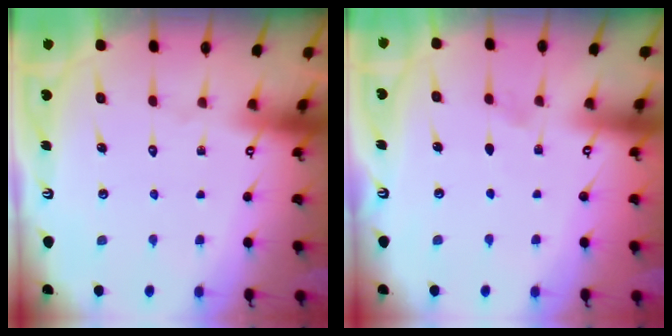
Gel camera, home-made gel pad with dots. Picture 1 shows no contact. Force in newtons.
{"total": 4.3, "press": 3.7, "slide": 2.2}